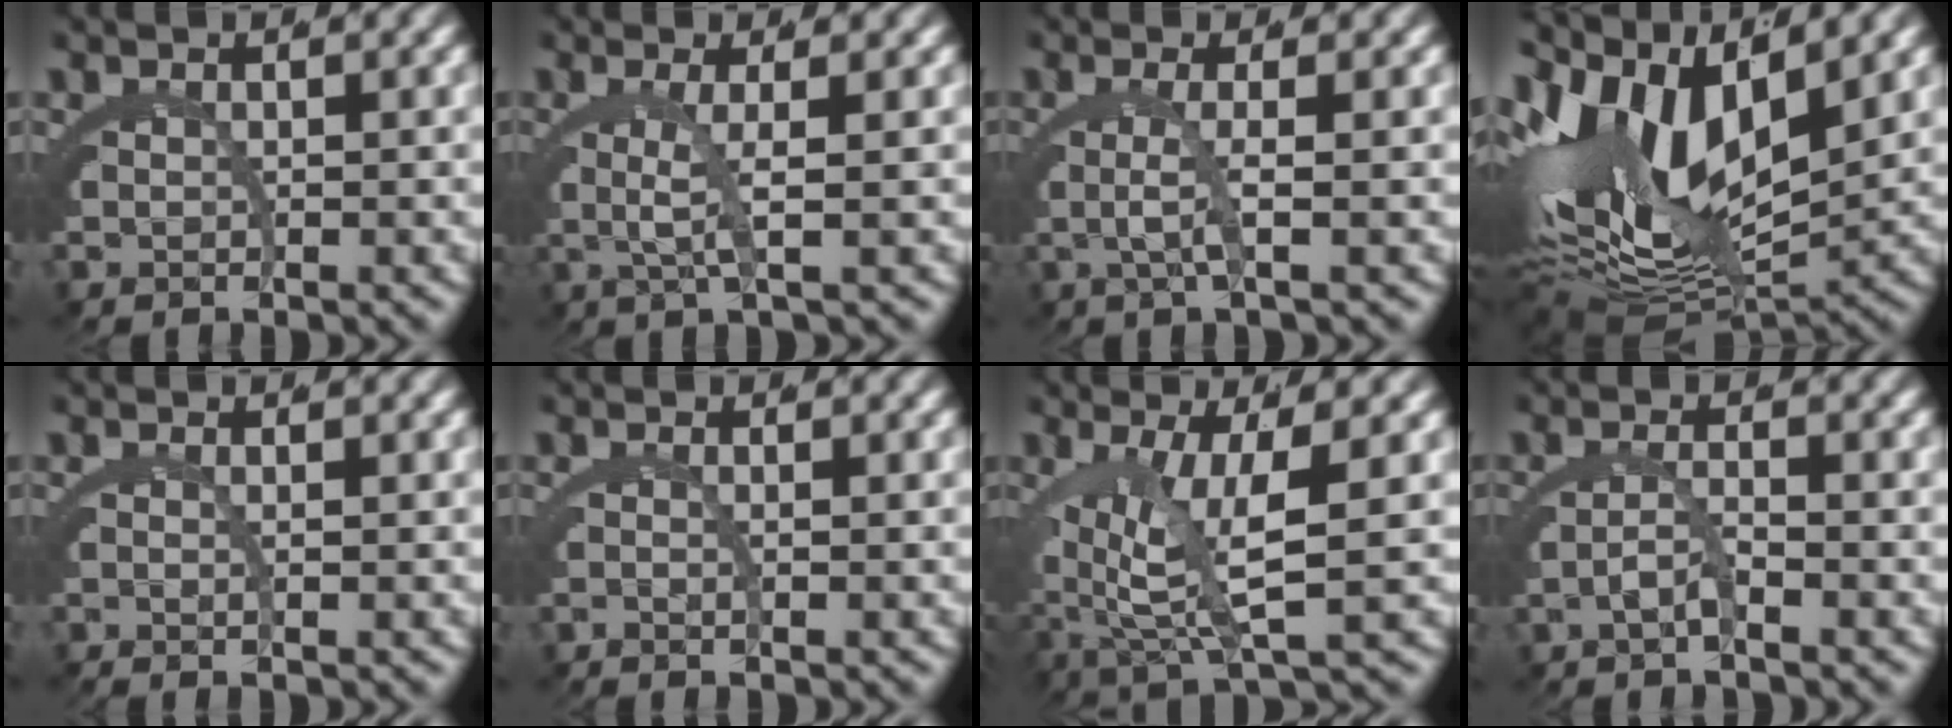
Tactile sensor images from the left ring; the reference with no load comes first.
{"total": 2.6, "force": [0.1, -1.6, 2.1], "torque": [-0.024, 0.006, 0.000]}
{"total": 2.2, "force": [-0.2, -1.5, 1.6], "torque": [-0.021, 0.005, -0.009]}
{"total": 11.9, "force": [0.3, 6.5, 10.0], "torque": [-0.164, -0.006, 0.007]}
{"total": 0.8, "force": [-0.2, -0.6, -0.5], "torque": [0.015, 0.005, -0.007]}
{"total": 1.4, "force": [-0.5, -1.1, -0.7], "torque": [0.023, 0.007, -0.015]}
{"total": 4.9, "force": [-0.8, 0.6, 4.8], "torque": [-0.064, -0.012, -0.009]}
{"total": 2.2, "force": [-1.4, -1.7, 0.1], "torque": [0.017, 0.010, -0.032]}